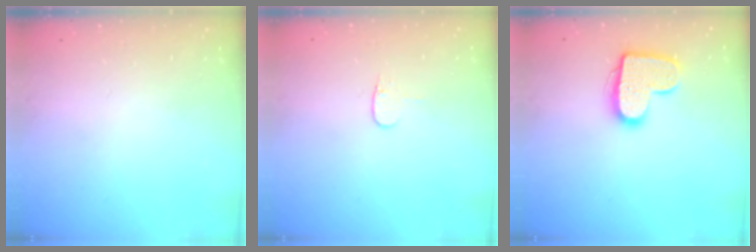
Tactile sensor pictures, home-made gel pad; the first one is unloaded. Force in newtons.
{"total": 3.2, "press": 3.1, "slide": 0.4}
{"total": 12.8, "press": 12.8, "slide": 0.6}